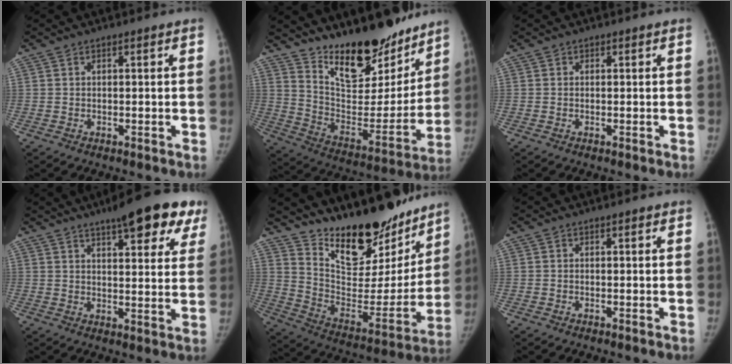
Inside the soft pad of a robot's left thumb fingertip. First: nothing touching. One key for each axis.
{"total": 22.9, "fx": 17.7, "fy": 8.8, "fz": 11.4, "tx": -0.123, "ty": -0.116, "tz": 0.291}
{"total": 0.0}
{"total": 17.4, "fx": 10.9, "fy": 5.3, "fz": 12.5, "tx": -0.135, "ty": -0.025, "tz": 0.134}
{"total": 25.4, "fx": 20.0, "fy": 10.1, "fz": 11.9, "tx": -0.143, "ty": -0.122, "tz": 0.317}
{"total": 0.8, "fx": 0.3, "fy": 0.2, "fz": 0.7, "tx": -0.012, "ty": 0.002, "tz": 0.003}